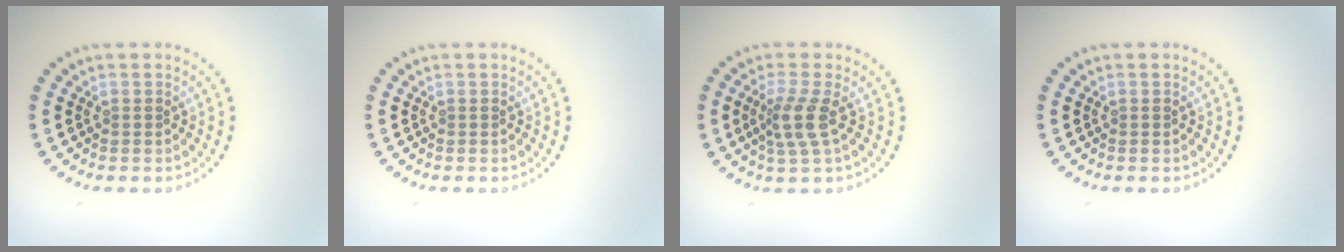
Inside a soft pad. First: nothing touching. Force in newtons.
{"total": 0.0}
{"total": 2.9, "press": 2.2, "slide": 1.8}
{"total": 0.0}